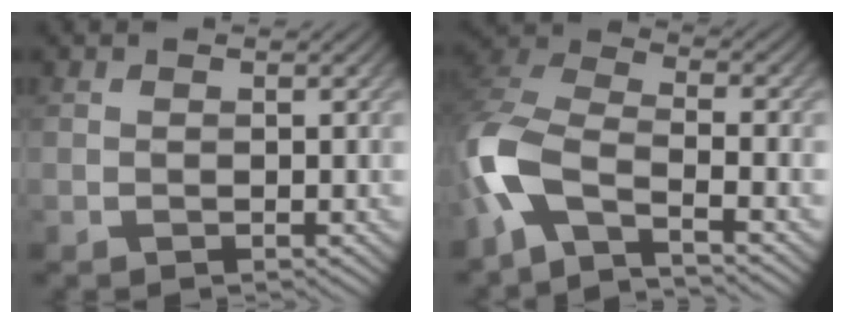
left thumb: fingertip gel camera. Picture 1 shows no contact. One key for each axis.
{"total": 9.5, "fx": -4.9, "fy": 3.6, "fz": 7.3, "tx": -0.163, "ty": -0.001, "tz": -0.122}